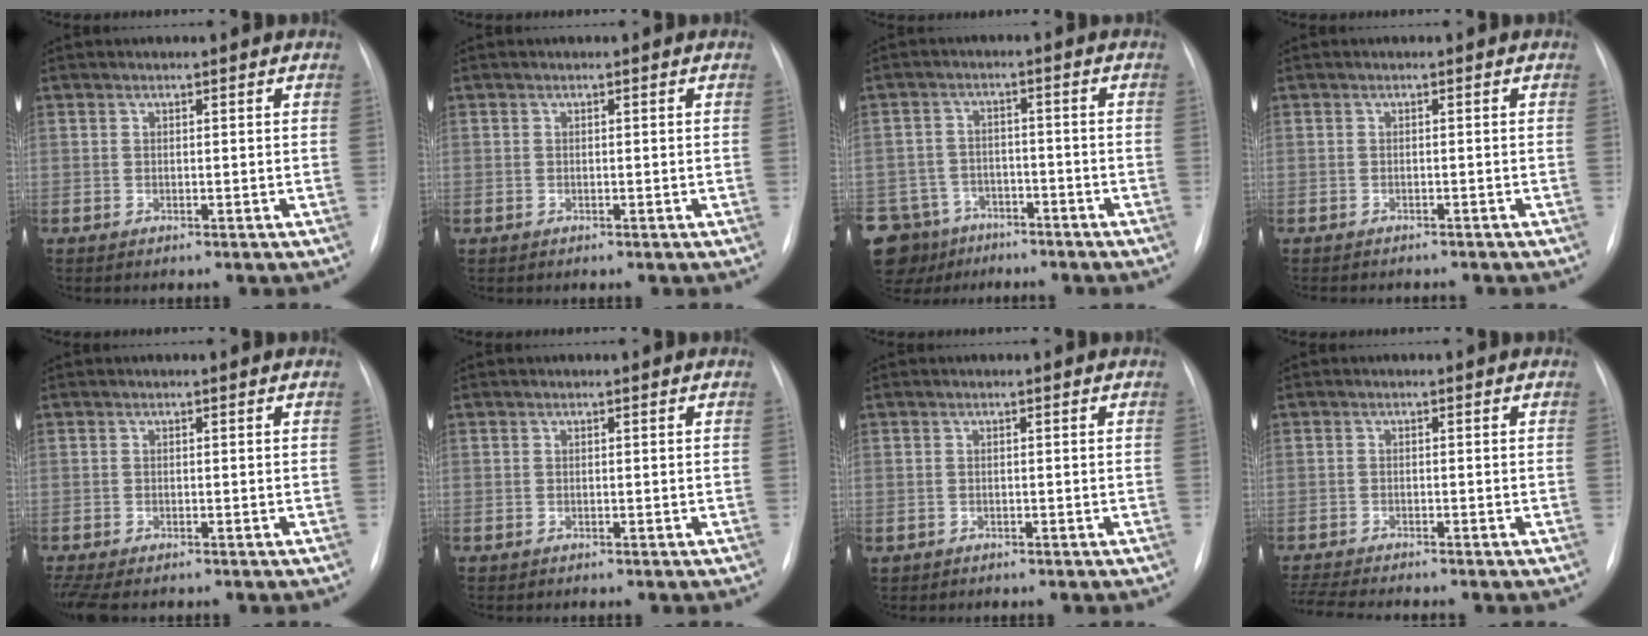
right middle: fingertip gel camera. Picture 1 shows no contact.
{"total": 0.0}
{"total": 10.9, "force": [-8.1, 7.0, 1.9], "torque": [-0.051, 0.012, -0.121]}
{"total": 4.1, "force": [-3.7, 1.0, 1.4], "torque": [-0.013, -0.004, -0.042]}
{"total": 5.3, "force": [-3.9, 2.1, 3.0], "torque": [-0.061, -0.006, -0.061]}
{"total": 0.0}
{"total": 0.5, "force": [-0.2, 0.5, 0.0], "torque": [-0.006, 0.002, 0.000]}
{"total": 5.3, "force": [-4.9, -0.4, 2.1], "torque": [-0.043, -0.016, -0.079]}